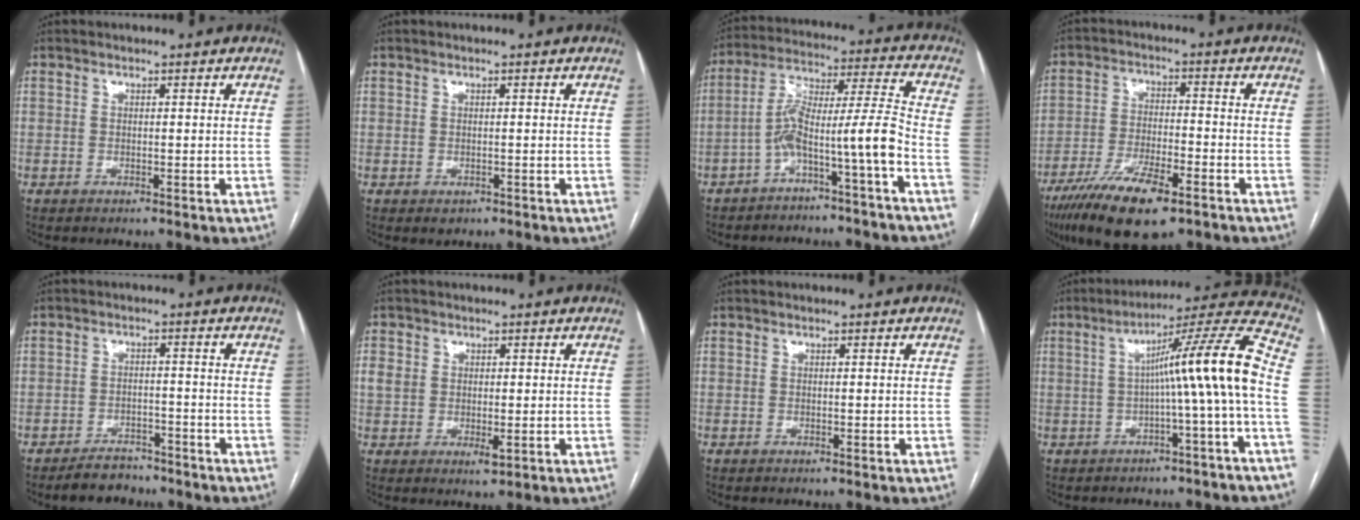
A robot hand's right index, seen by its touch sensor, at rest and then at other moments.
{"total": 1.0, "force": [-0.5, 0.8, 0.4], "torque": [-0.004, 0.001, 0.000]}
{"total": 9.7, "force": [-4.8, -0.7, 8.4], "torque": [-0.148, 0.042, -0.081]}
{"total": 13.1, "force": [-8.4, 3.1, 9.6], "torque": [-0.177, -0.022, -0.143]}
{"total": 4.6, "force": [-4.0, 2.2, 0.7], "torque": [-0.011, 0.004, -0.061]}
{"total": 4.1, "force": [0.1, 2.8, 2.9], "torque": [-0.051, 0.003, 0.009]}
{"total": 0.0}
{"total": 12.8, "force": [-1.5, -1.9, 12.6], "torque": [-0.172, 0.029, -0.026]}